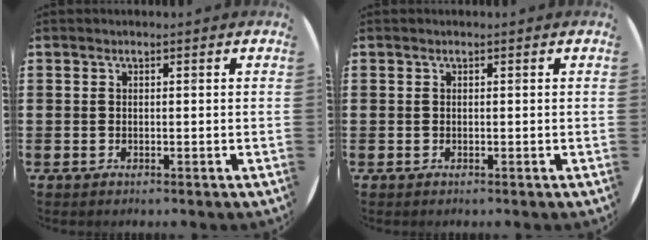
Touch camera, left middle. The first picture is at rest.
{"total": 0.0}